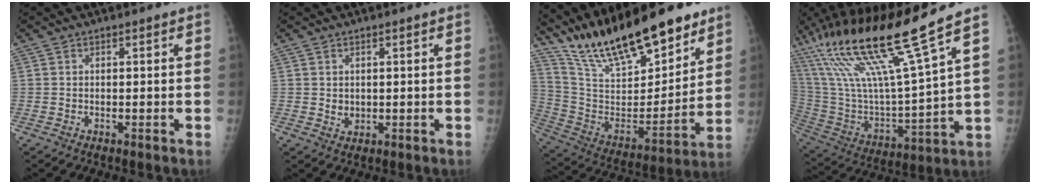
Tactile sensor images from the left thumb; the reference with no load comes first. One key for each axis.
{"total": 1.8, "fx": 0.5, "fy": 1.4, "fz": 1.0, "tx": -0.013, "ty": -0.006, "tz": 0.015}
{"total": 26.1, "fx": 20.2, "fy": 8.3, "fz": 14.4, "tx": -0.210, "ty": -0.087, "tz": 0.350}
{"total": 26.0, "fx": 16.3, "fy": 2.2, "fz": 20.2, "tx": -0.387, "ty": -0.046, "tz": 0.303}